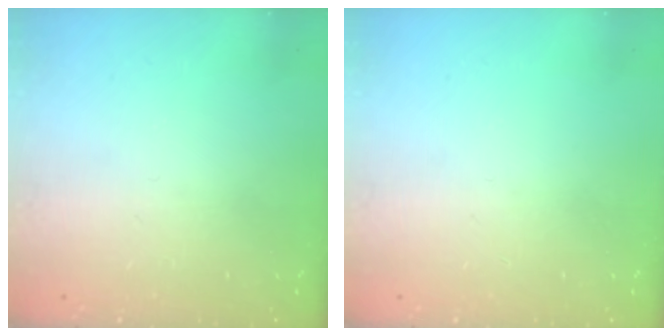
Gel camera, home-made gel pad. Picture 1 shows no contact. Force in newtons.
{"total": 0.0}